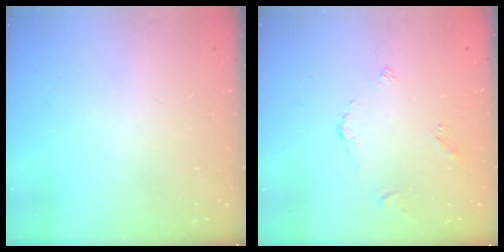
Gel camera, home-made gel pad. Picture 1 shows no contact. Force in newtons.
{"total": 2.6, "press": 2.6, "slide": 0.5}